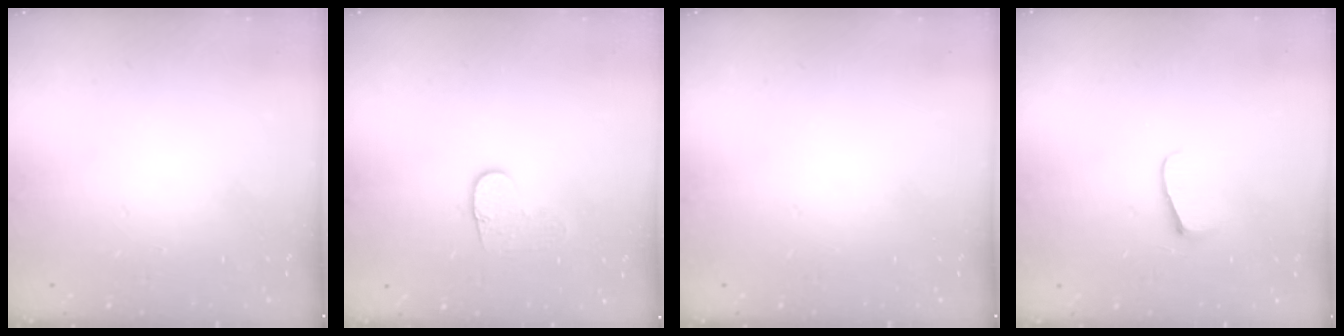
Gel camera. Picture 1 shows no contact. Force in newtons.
{"total": 7.0, "press": 7.0, "slide": 0.7}
{"total": 0.0}
{"total": 5.4, "press": 5.4, "slide": 0.5}